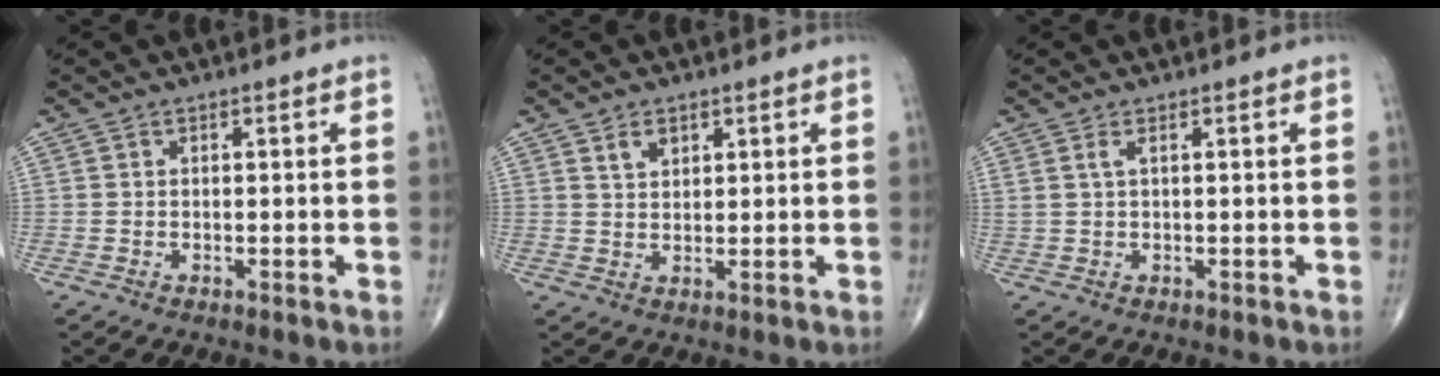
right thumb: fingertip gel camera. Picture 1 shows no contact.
{"total": 3.2, "force": [1.8, 2.0, 1.8], "torque": [-0.020, -0.011, 0.036]}
{"total": 1.5, "force": [0.7, 0.3, 1.3], "torque": [-0.038, 0.005, 0.021]}